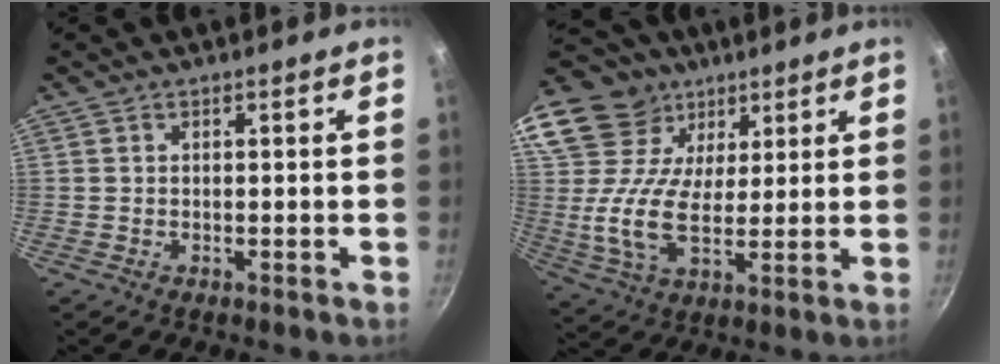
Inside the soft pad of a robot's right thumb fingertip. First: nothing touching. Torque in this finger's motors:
{"motor_torque": [-1.39, 2.47, 2.08, 0.68, 0.54]}